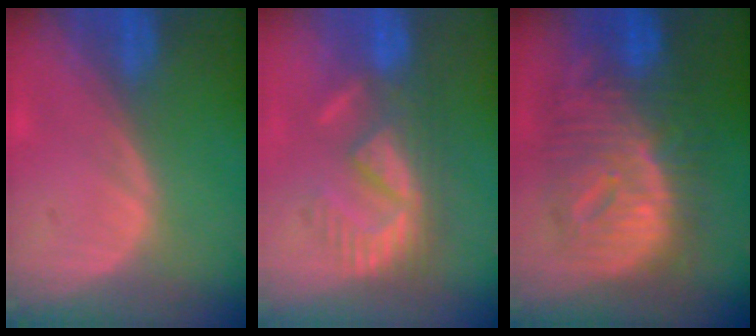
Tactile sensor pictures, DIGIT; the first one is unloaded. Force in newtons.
{"total": 8.3, "press": 7.7, "slide": 3.1}
{"total": 12.5, "press": 12.5, "slide": 1.1}